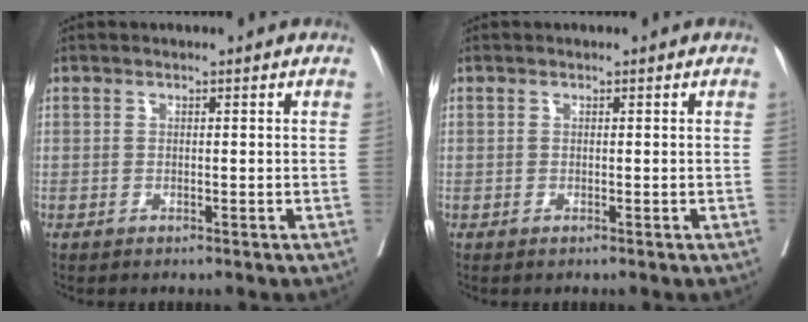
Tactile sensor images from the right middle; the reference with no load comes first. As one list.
[{"total": 0.0}]